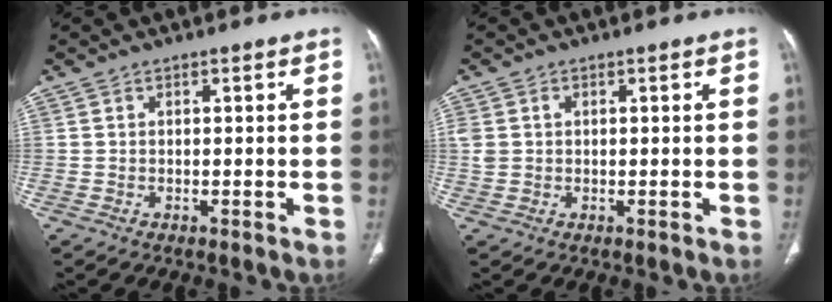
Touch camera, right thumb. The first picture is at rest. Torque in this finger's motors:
{"motor_torque": [0.82, 0.67, 0.59, 0.59, 0.01]}